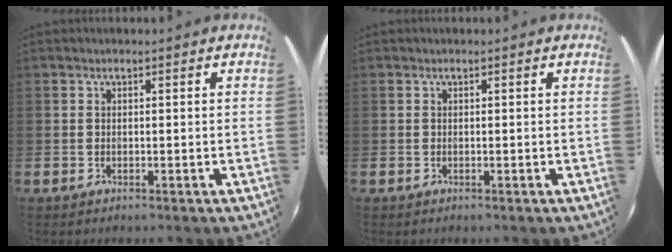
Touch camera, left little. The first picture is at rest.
{"total": 0.0}